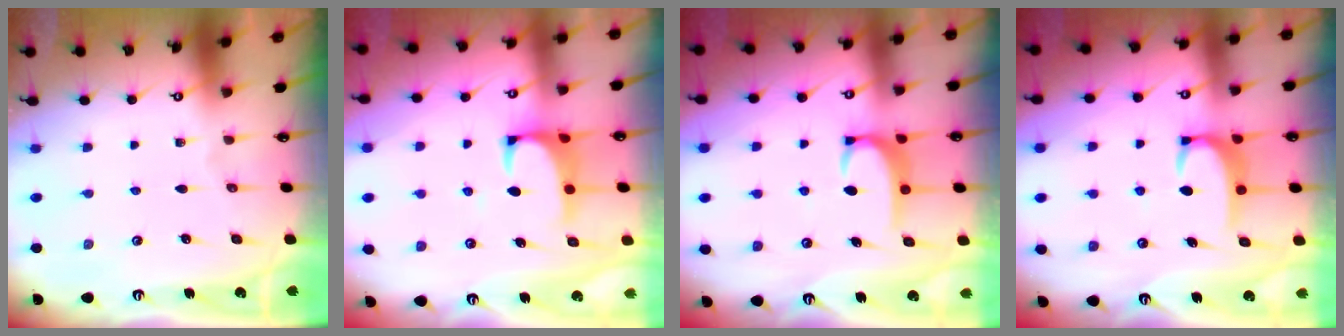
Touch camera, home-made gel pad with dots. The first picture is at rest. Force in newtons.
{"total": 1.5, "press": 1.2, "slide": 0.8}
{"total": 3.5, "press": 3.4, "slide": 0.4}
{"total": 3.5, "press": 3.5, "slide": 0.5}